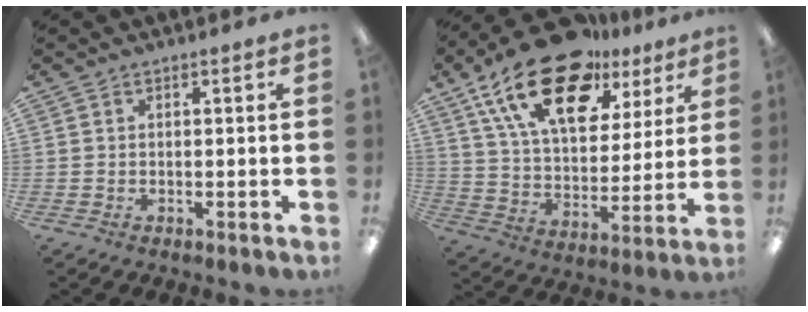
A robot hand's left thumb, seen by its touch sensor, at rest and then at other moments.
{"total": 23.0, "force": [14.3, 11.4, 13.9], "torque": [-0.253, -0.074, 0.251]}